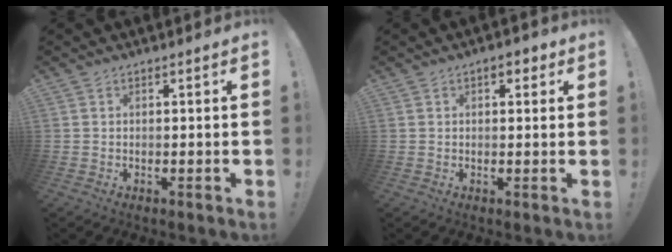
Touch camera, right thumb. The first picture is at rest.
{"total": 3.3, "force": [1.4, 1.9, 2.3], "torque": [-0.024, 0.000, 0.020]}